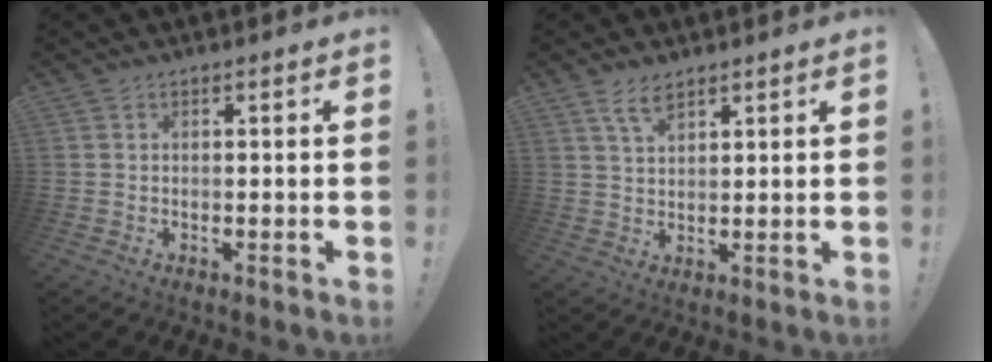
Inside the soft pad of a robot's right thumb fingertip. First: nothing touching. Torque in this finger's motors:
{"motor_torque": [-0.13, -0.04, -0.11, 0.36, 0.19]}